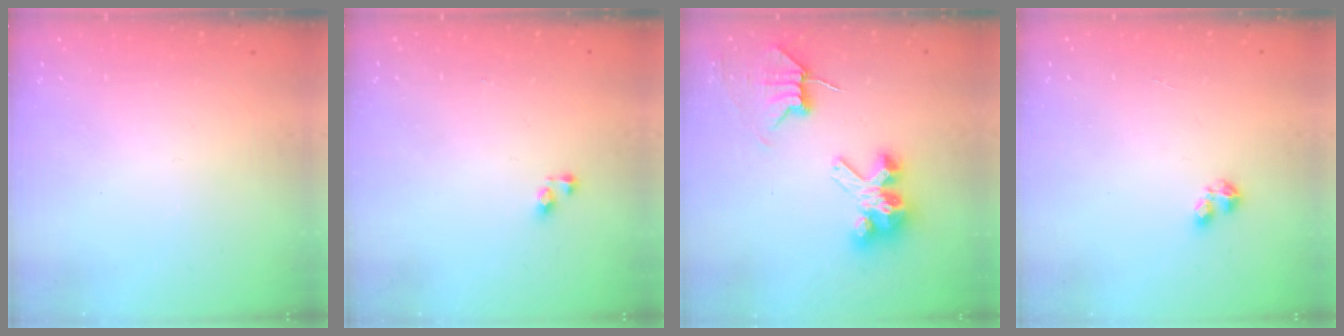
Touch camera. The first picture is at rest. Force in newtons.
{"total": 3.1, "press": 3.1, "slide": 0.2}
{"total": 7.8, "press": 7.7, "slide": 1.0}
{"total": 1.9, "press": 1.9, "slide": 0.4}